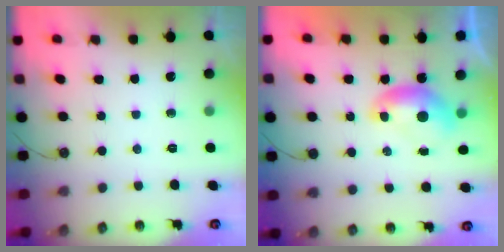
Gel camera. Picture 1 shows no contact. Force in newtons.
{"total": 0.0}